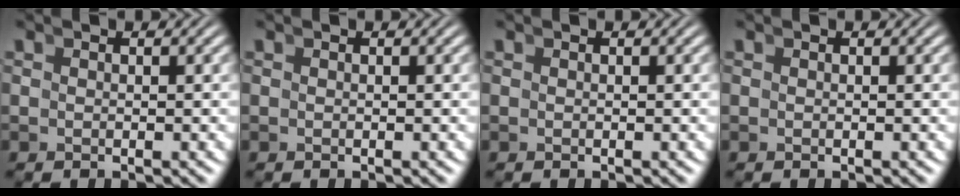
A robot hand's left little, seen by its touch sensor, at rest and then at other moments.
{"total": 0.0}
{"total": 0.0}
{"total": 0.0}